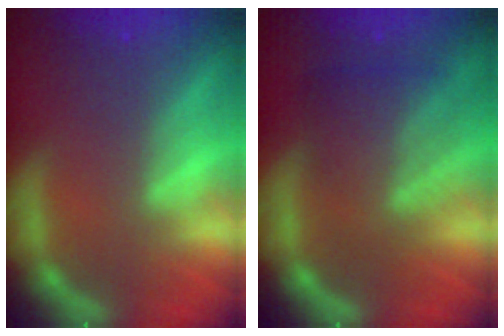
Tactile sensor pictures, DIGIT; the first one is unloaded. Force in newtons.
{"total": 6.5}